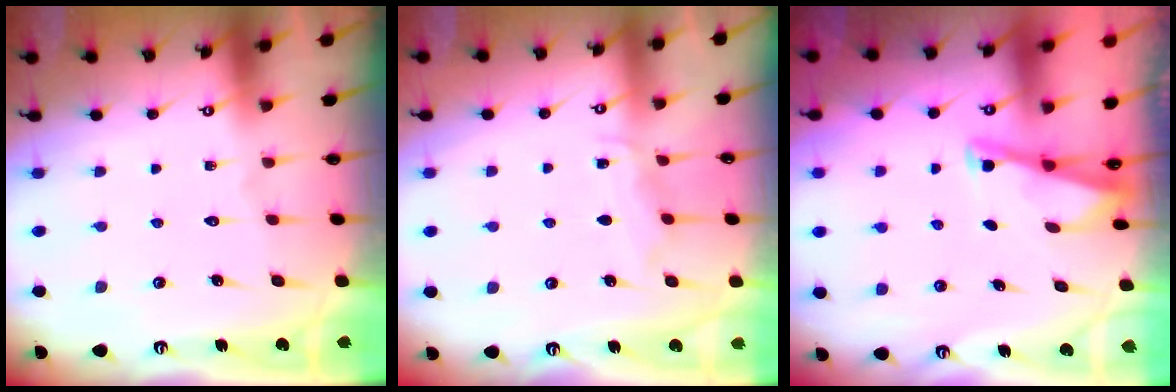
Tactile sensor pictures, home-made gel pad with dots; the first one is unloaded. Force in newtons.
{"total": 5.9, "press": 5.8, "slide": 0.7}
{"total": 2.7, "press": 2.7, "slide": 0.3}